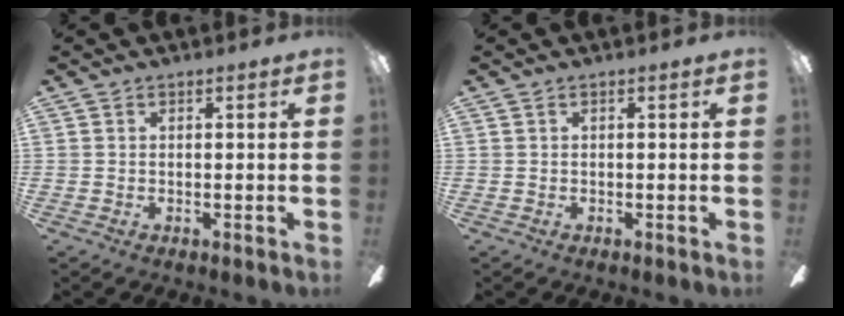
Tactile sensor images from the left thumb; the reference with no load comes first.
{"total": 0.0}